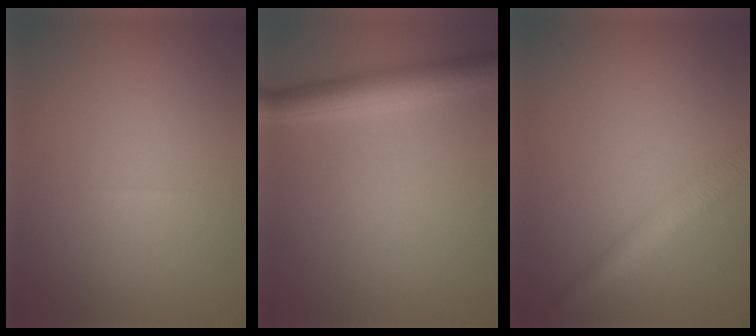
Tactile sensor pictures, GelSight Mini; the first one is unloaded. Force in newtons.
{"total": 4.2, "press": 4.2, "slide": 0.1}
{"total": 3.1, "press": 3.1, "slide": 0.1}